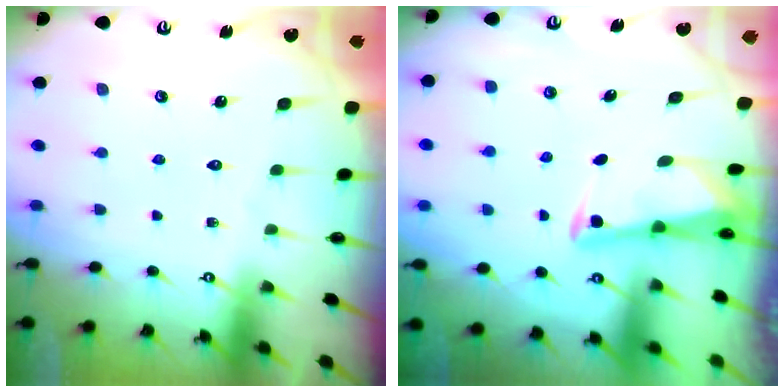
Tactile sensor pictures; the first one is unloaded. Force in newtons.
{"total": 2.7, "press": 2.7, "slide": 0.2}